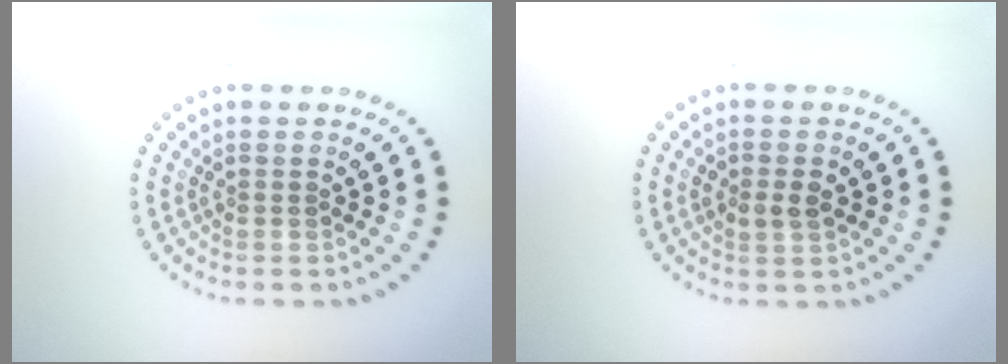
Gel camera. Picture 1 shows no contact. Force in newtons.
{"total": 1.7, "press": 1.7, "slide": 0.1}